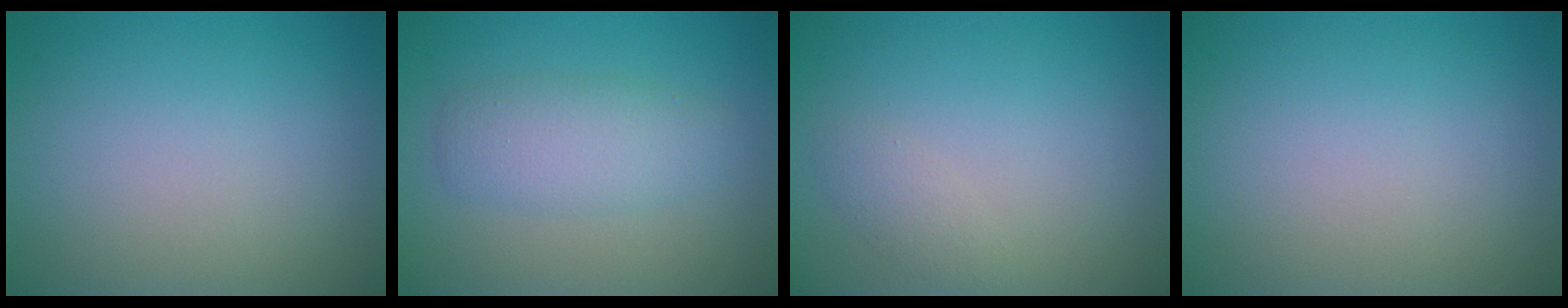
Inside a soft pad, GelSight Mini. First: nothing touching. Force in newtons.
{"total": 2.3, "press": 2.3, "slide": 0.2}
{"total": 1.1, "press": 1.1, "slide": 0.1}
{"total": 0.0}